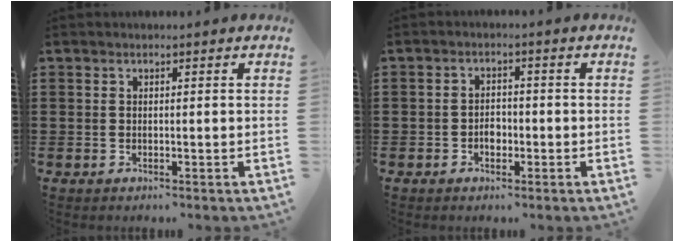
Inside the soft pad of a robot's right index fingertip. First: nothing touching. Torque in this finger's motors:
{"motor_torque": [2.14, 0.00, 0.06, 0.01]}